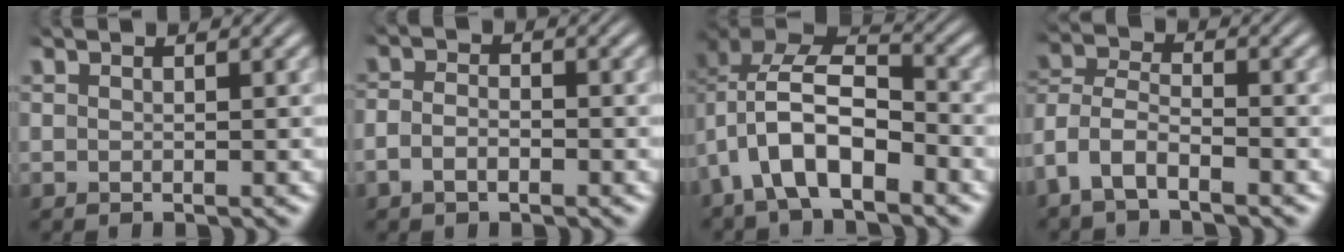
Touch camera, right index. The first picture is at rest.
{"total": 2.1, "force": [-1.3, 1.1, 1.2], "torque": [-0.029, -0.002, -0.024]}
{"total": 9.2, "force": [-0.2, 7.1, 5.8], "torque": [-0.120, -0.012, -0.018]}
{"total": 6.3, "force": [-2.0, 5.4, 2.5], "torque": [-0.090, -0.020, -0.040]}